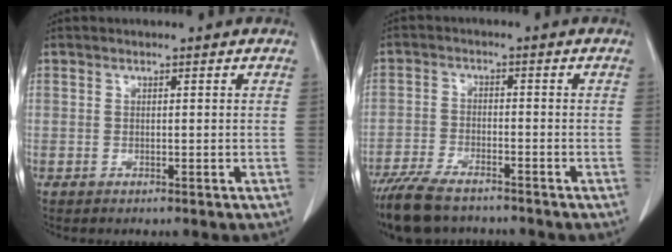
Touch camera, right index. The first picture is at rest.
{"total": 10.0, "force": [-8.2, 3.0, 4.9], "torque": [-0.088, -0.020, -0.139]}